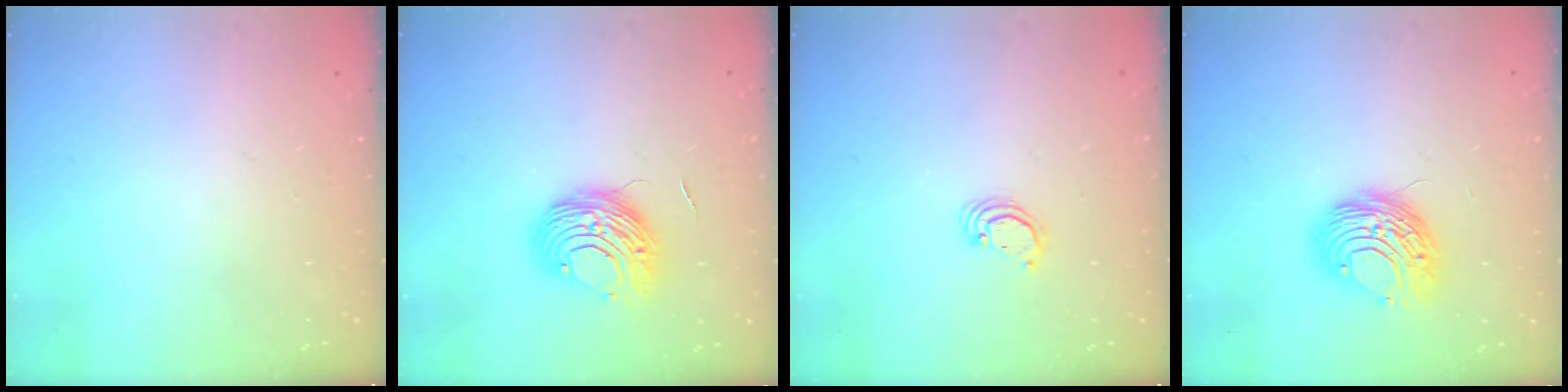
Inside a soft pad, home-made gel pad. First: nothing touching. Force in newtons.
{"total": 9.7, "press": 9.6, "slide": 0.6}
{"total": 2.3, "press": 2.3, "slide": 0.3}
{"total": 9.9, "press": 9.9, "slide": 0.4}